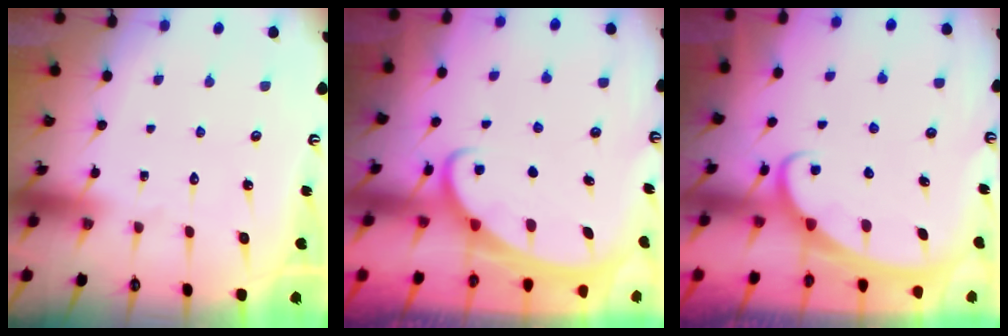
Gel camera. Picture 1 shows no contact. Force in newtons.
{"total": 2.1, "press": 2.0, "slide": 0.4}
{"total": 2.4, "press": 2.4, "slide": 0.3}